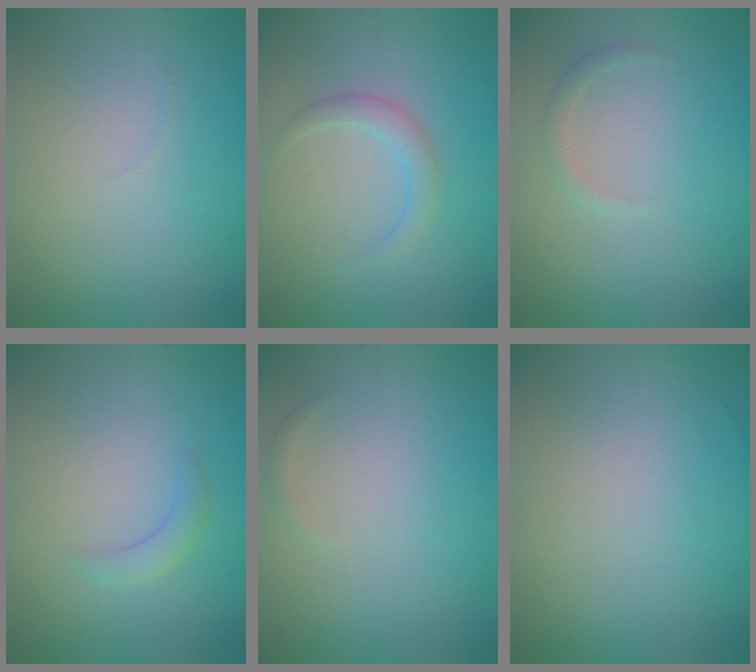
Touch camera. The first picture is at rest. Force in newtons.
{"total": 1.8, "press": 1.8, "slide": 0.2}
{"total": 1.0, "press": 1.0, "slide": 0.1}
{"total": 1.5, "press": 1.5, "slide": 0.2}
{"total": 0.6, "press": 0.6, "slide": 0.0}
{"total": 0.0}